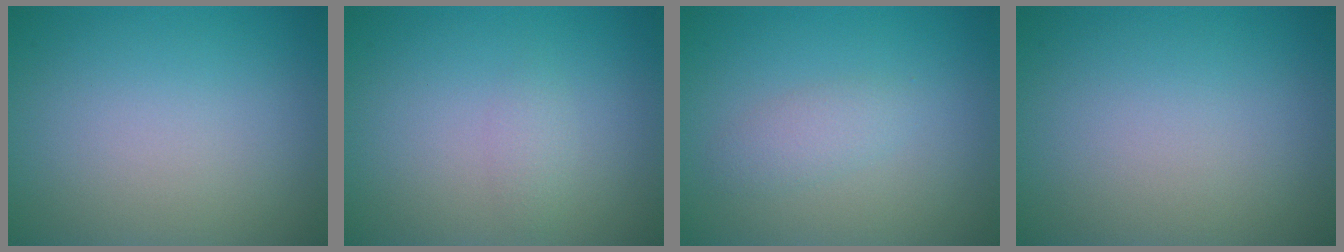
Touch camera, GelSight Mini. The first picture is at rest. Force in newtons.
{"total": 1.0, "press": 1.0, "slide": 0.0}
{"total": 1.6, "press": 1.6, "slide": 0.0}
{"total": 0.0}